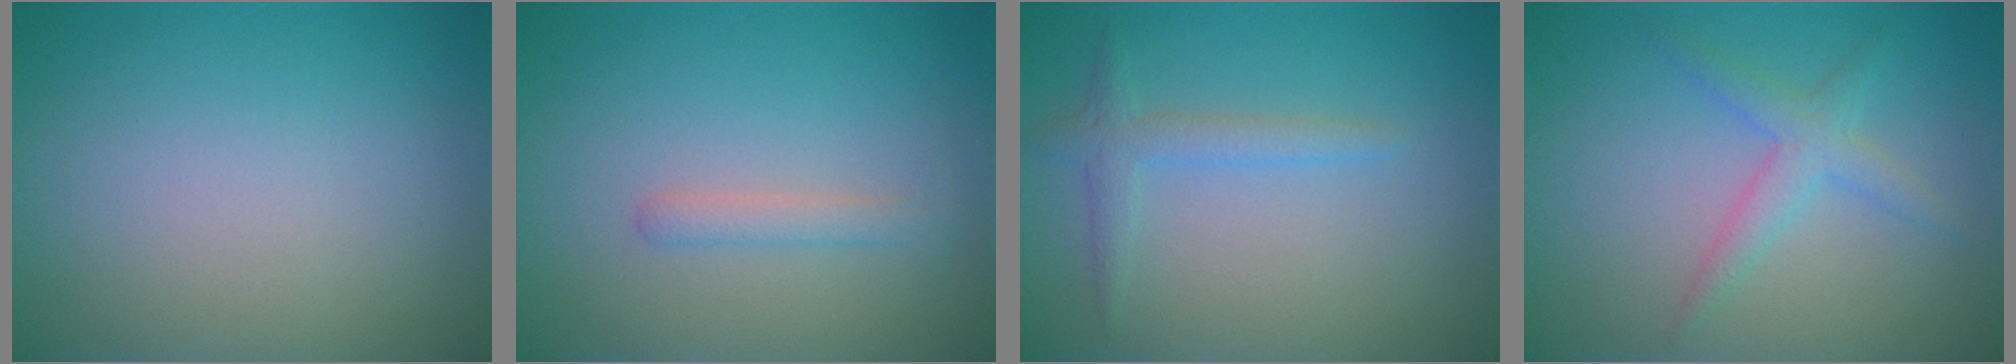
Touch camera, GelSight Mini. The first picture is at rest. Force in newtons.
{"total": 1.4, "press": 1.4, "slide": 0.0}
{"total": 1.9, "press": 1.9, "slide": 0.1}
{"total": 2.4, "press": 2.4, "slide": 0.1}